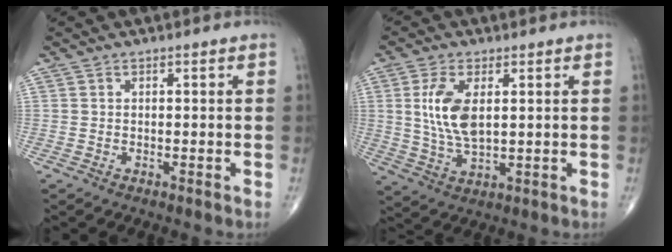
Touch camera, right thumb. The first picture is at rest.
{"total": 9.2, "force": [1.9, 4.3, 7.8], "torque": [-0.162, -0.012, 0.043]}